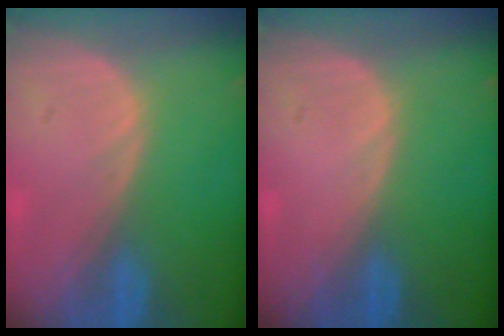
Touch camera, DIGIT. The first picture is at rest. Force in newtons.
{"total": 0.0}